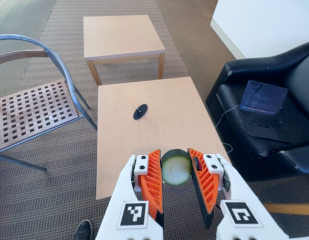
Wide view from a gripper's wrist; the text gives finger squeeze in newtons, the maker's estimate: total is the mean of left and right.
{"total": 12.2, "left": 12.6, "right": 11.8}